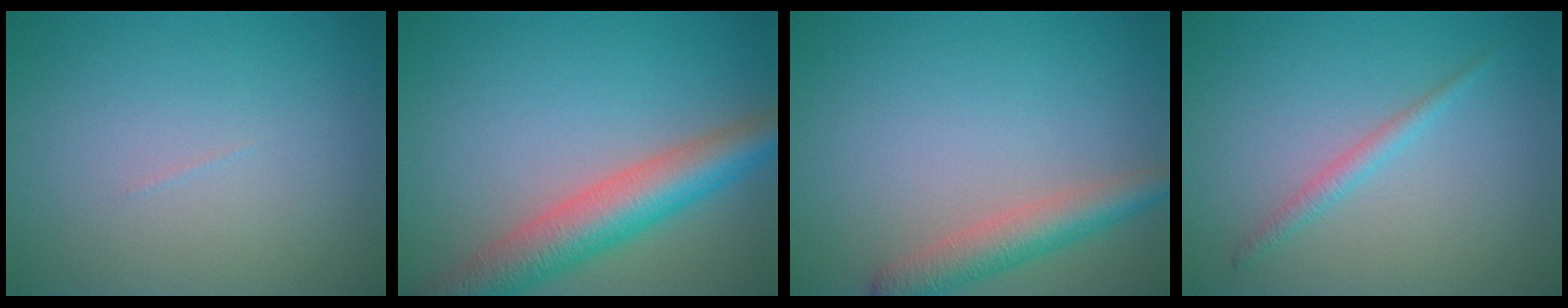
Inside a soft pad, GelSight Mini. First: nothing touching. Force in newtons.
{"total": 7.0, "press": 7.0, "slide": 0.4}
{"total": 3.7, "press": 3.7, "slide": 0.1}
{"total": 1.4, "press": 1.4, "slide": 0.1}